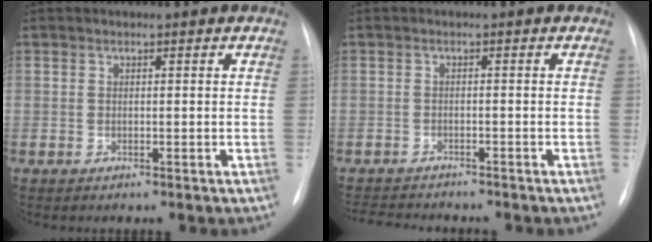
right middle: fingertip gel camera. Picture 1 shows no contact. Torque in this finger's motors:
{"motor_torque": [0.07, -0.09, 0.00, 0.00]}